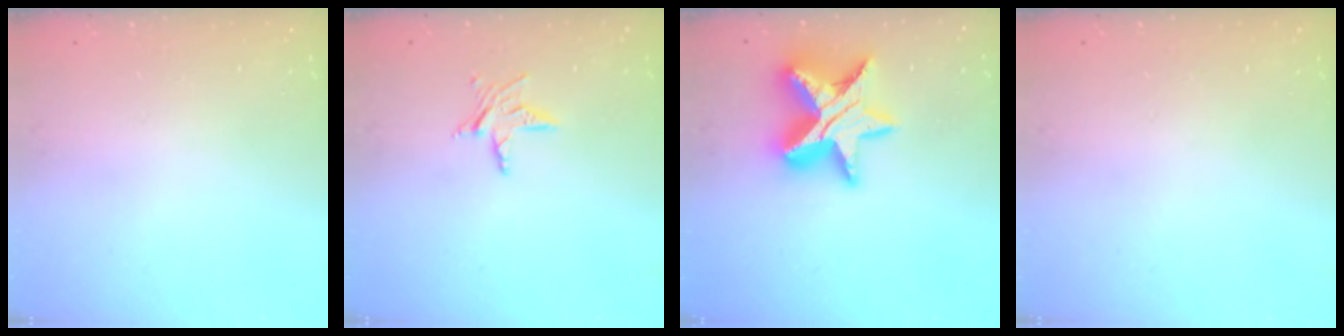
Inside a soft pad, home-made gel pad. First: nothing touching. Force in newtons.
{"total": 5.7, "press": 5.7, "slide": 0.1}
{"total": 18.5, "press": 18.4, "slide": 1.4}
{"total": 0.0}